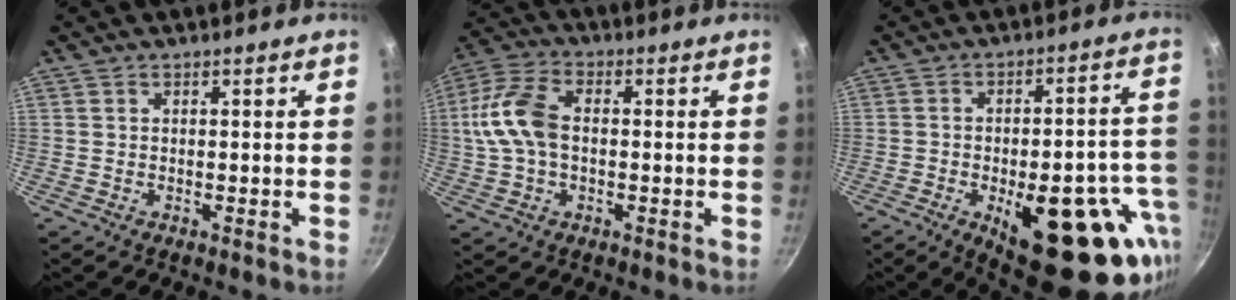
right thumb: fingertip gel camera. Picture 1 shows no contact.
{"total": 11.7, "force": [0.2, 7.4, 9.1], "torque": [-0.185, 0.029, -0.009]}
{"total": 27.4, "force": [-9.8, 11.9, 22.7], "torque": [-0.229, 0.021, -0.117]}